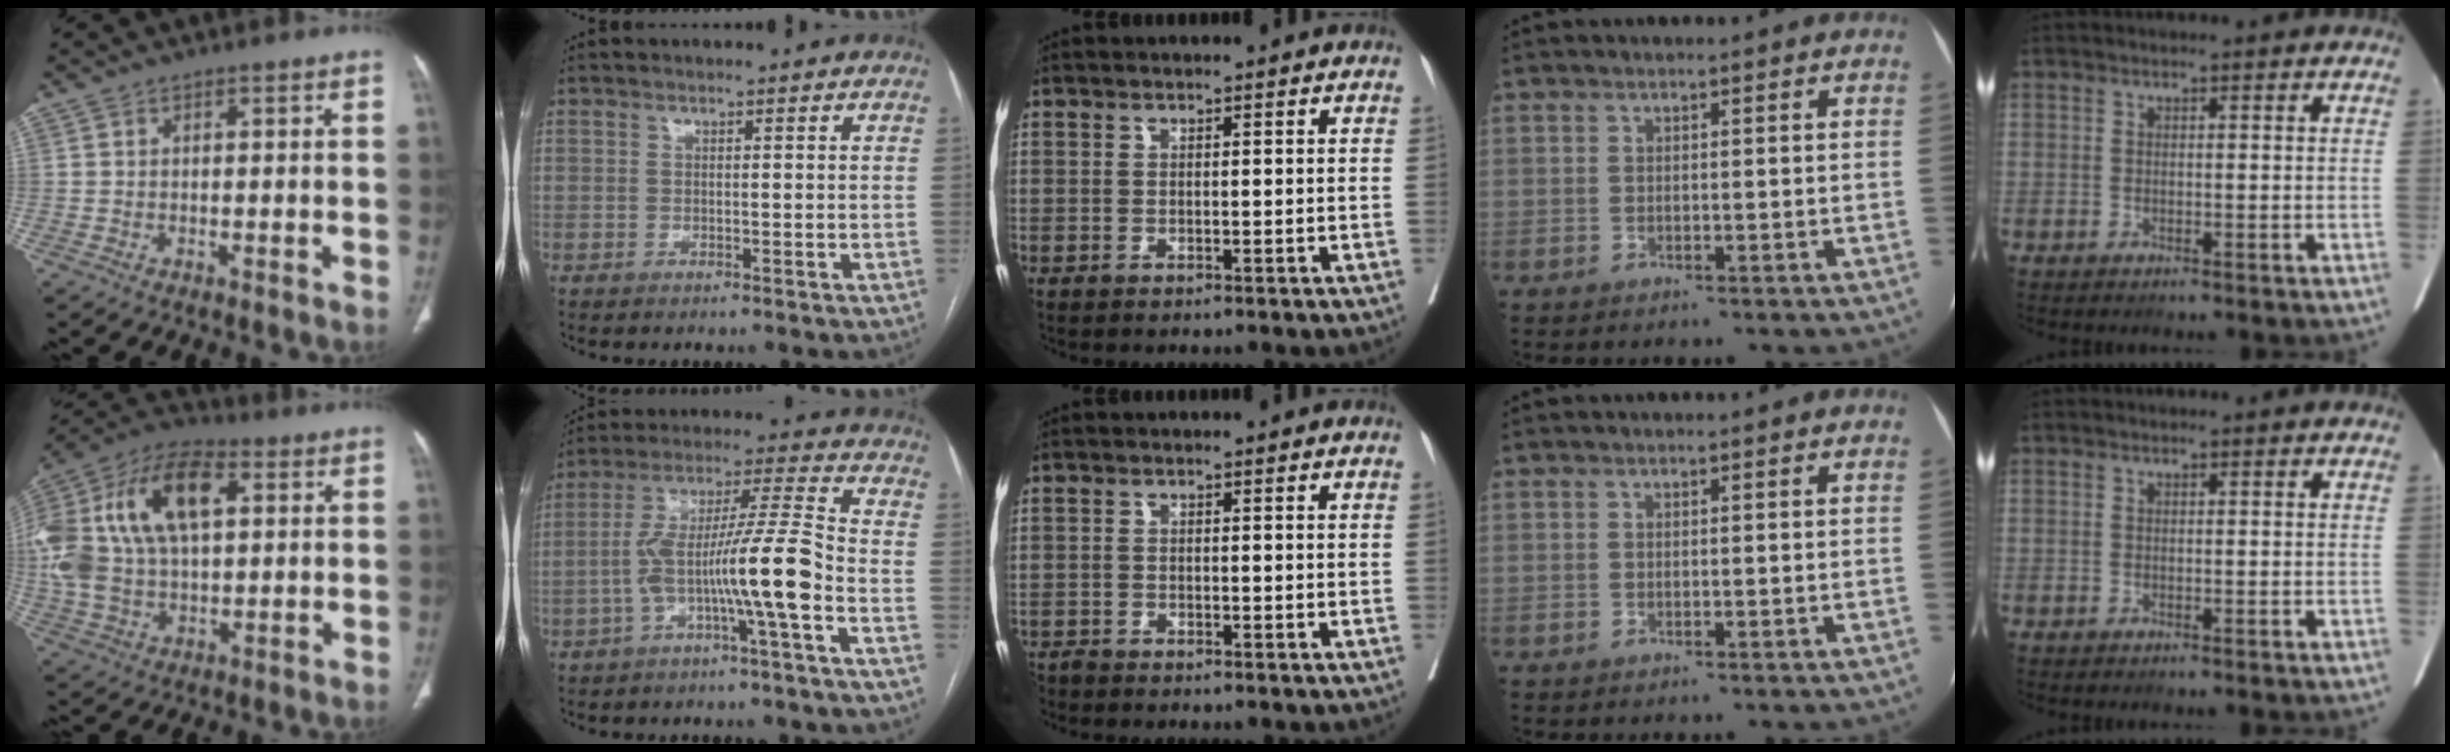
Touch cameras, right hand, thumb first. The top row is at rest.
{"thumb": {"total": 24.9, "force": [5.4, 14.2, 19.8], "torque": [-0.412, 0.026, 0.091]}, "index": {"total": 12.1, "force": [-4.1, -0.4, 11.4], "torque": [-0.208, 0.026, -0.073]}, "middle": {"total": 1.2, "force": [-1.2, 0.0, 0.0], "torque": [-0.002, -0.004, -0.026]}}